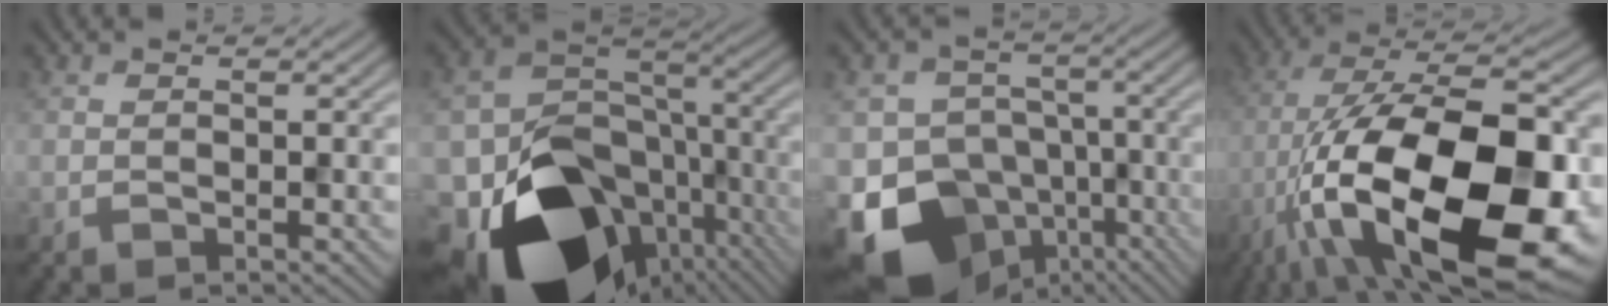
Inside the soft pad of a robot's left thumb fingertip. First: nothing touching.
{"total": 20.1, "force": [-10.3, 13.7, 10.6], "torque": [-0.191, -0.049, -0.129]}
{"total": 16.8, "force": [-9.4, 12.4, 6.3], "torque": [-0.151, -0.050, -0.140]}
{"total": 20.8, "force": [-7.2, 8.5, 17.6], "torque": [-0.315, -0.017, -0.114]}